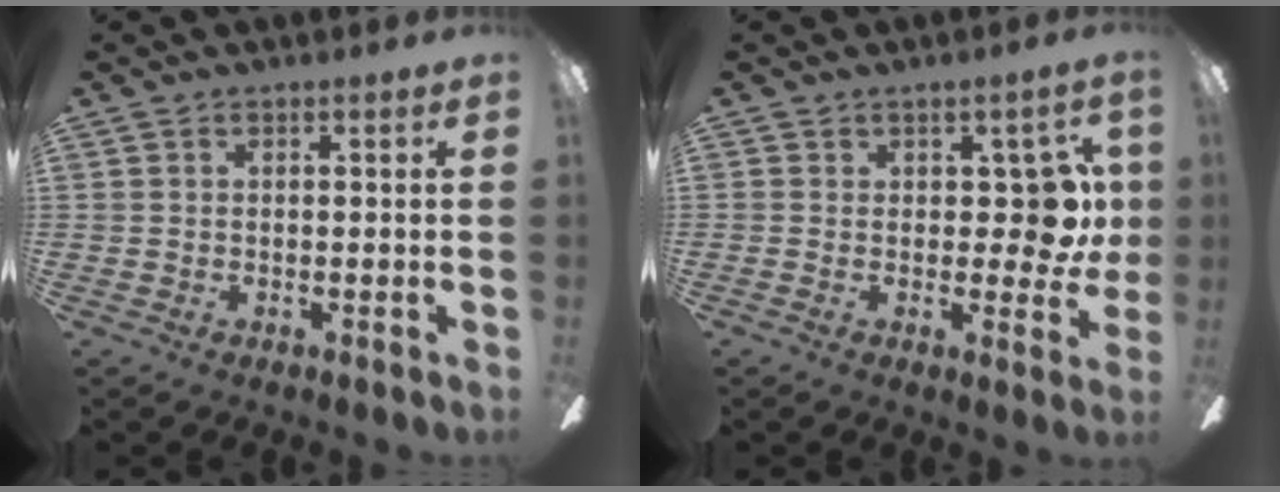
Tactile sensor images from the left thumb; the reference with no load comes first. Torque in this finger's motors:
{"motor_torque": [0.02, 0.01, -0.10, -0.13, 0.01]}